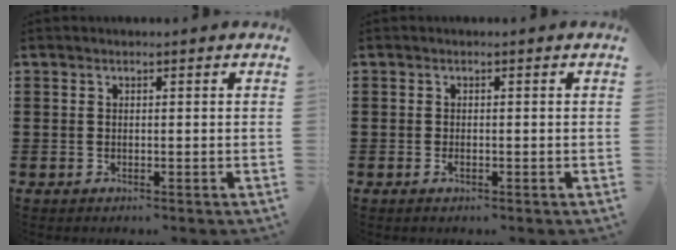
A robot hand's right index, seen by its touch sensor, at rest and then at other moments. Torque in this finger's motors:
{"motor_torque": [1.03, 1.10, 0.01, 0.03]}